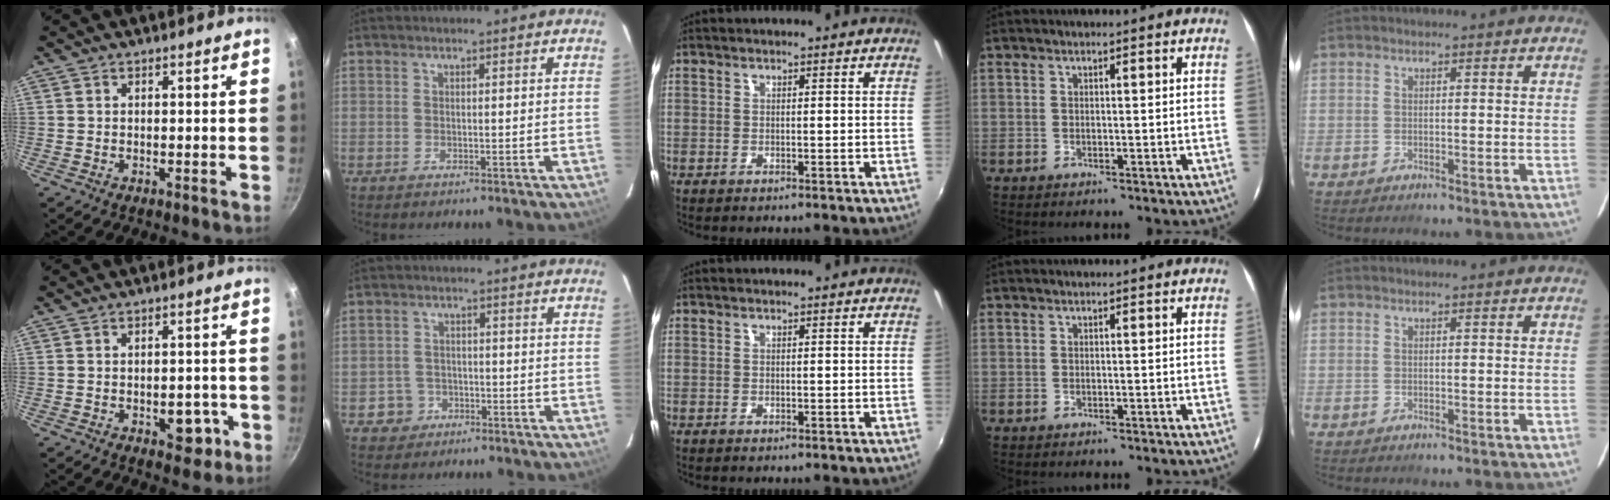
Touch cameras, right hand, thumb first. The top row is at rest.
{"thumb": {"total": 5.7, "force": [-2.0, 3.6, 4.0], "torque": [-0.022, 0.012, -0.017]}, "index": {"total": 4.1, "force": [-1.9, 3.6, 0.0], "torque": [-0.009, 0.017, -0.029]}}